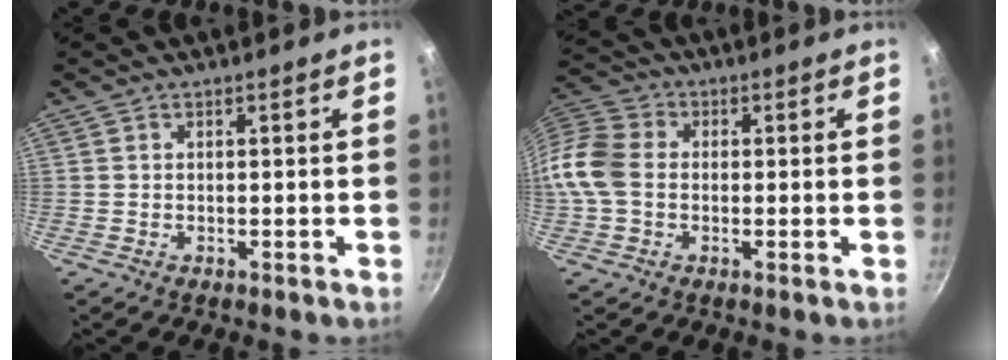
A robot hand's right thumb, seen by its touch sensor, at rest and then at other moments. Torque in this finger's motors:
{"motor_torque": [0.31, 0.79, 0.47, -0.42, 0.40]}